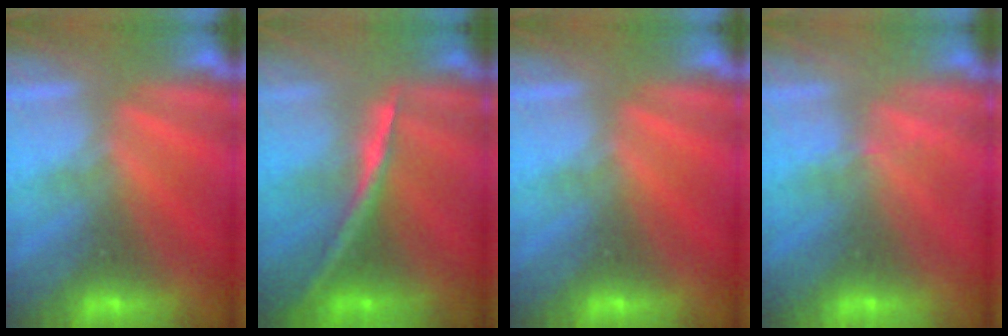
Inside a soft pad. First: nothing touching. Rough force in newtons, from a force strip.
{"total": 1.7}
{"total": 0.0}
{"total": 2.1}